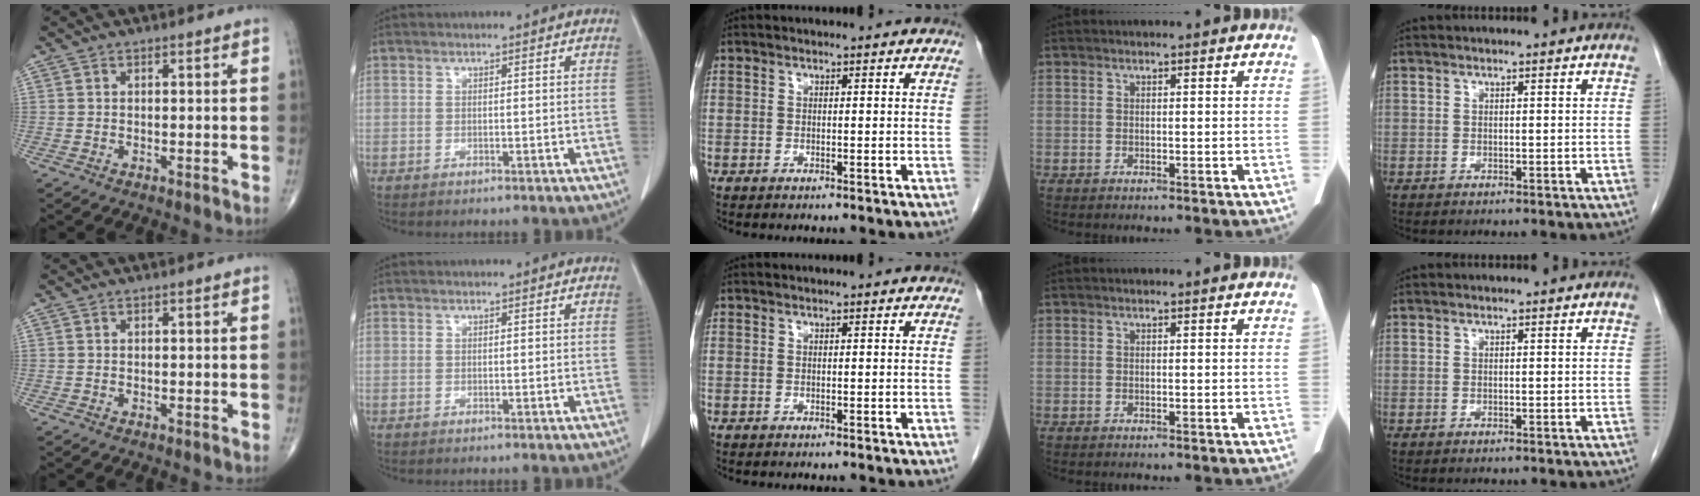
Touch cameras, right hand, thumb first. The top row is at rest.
{}